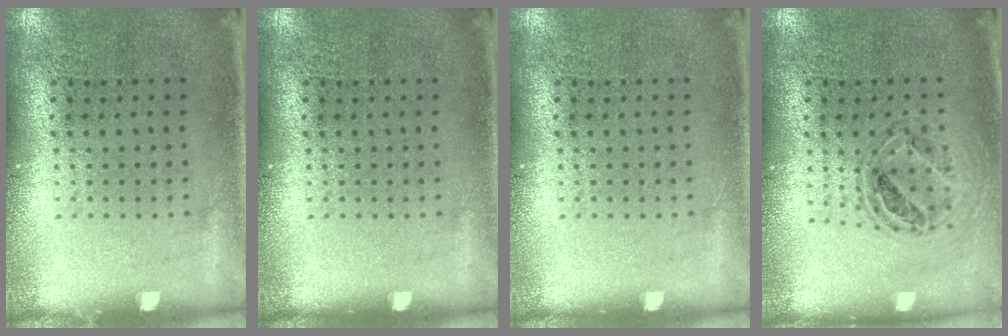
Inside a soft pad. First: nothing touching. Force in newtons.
{"total": 0.0}
{"total": 0.0}
{"total": 0.8, "press": 0.7, "slide": 0.2}